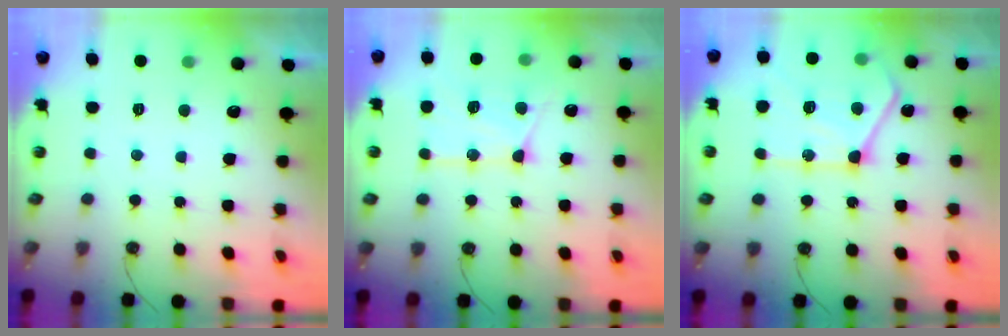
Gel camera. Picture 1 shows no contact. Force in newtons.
{"total": 15.0, "press": 14.9, "slide": 1.6}
{"total": 20.6, "press": 20.5, "slide": 2.2}